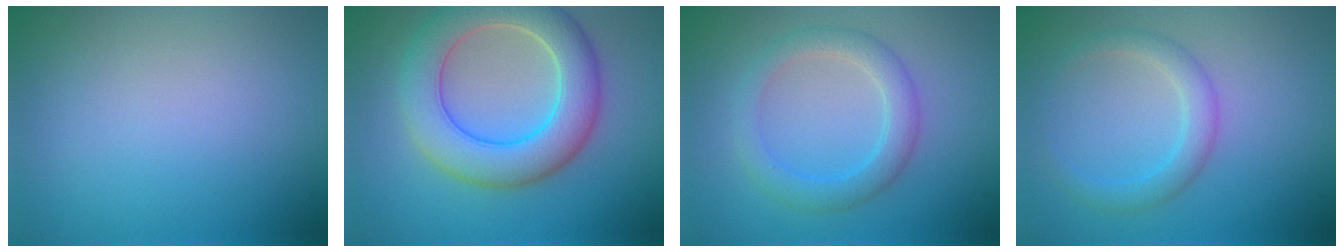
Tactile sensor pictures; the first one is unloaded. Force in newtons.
{"total": 7.6, "press": 7.6, "slide": 0.4}
{"total": 3.1, "press": 3.1, "slide": 0.1}
{"total": 2.4, "press": 2.4, "slide": 0.2}